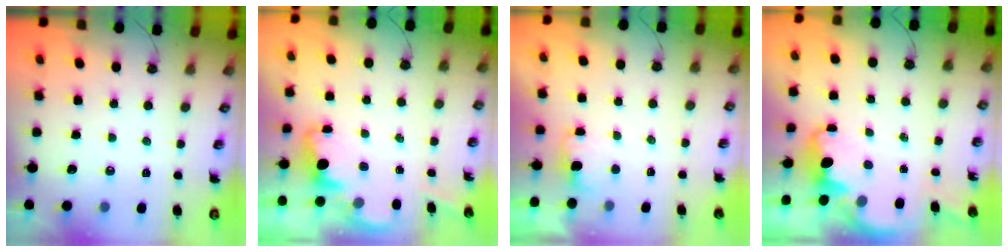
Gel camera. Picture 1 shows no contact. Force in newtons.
{"total": 2.1, "press": 2.0, "slide": 0.6}
{"total": 1.5, "press": 1.3, "slide": 0.8}
{"total": 3.1, "press": 3.1, "slide": 0.6}